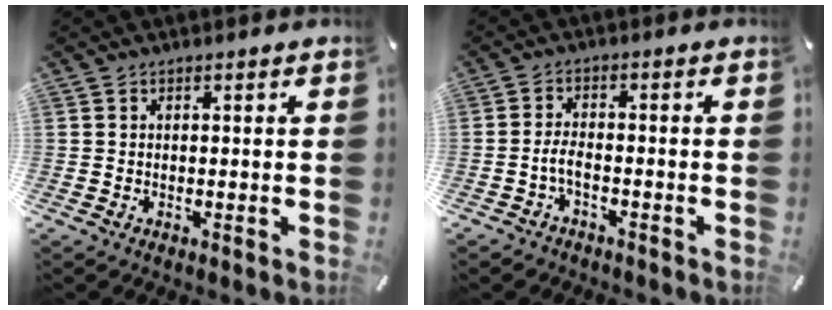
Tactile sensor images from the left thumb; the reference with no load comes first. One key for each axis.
{"total": 3.6, "fx": -1.9, "fy": 1.8, "fz": 2.5, "tx": -0.056, "ty": 0.009, "tz": -0.038}